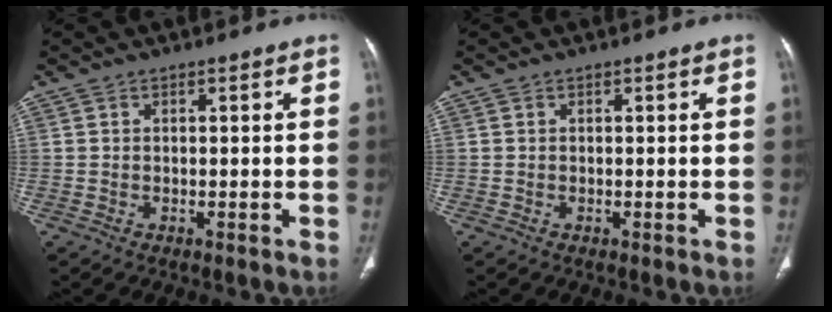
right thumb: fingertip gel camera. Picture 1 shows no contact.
{"total": 0.0}